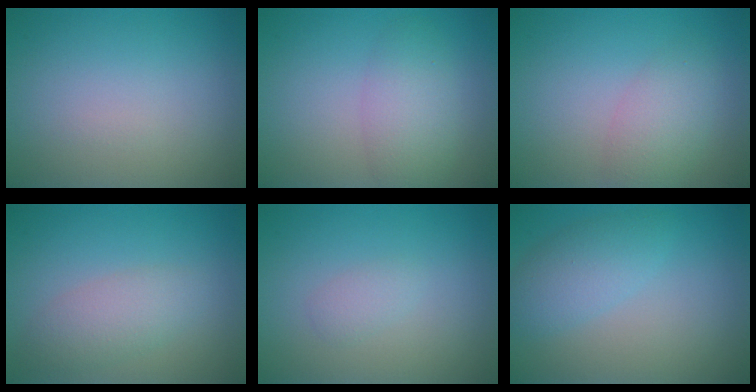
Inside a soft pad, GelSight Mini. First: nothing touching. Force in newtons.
{"total": 2.4, "press": 2.4, "slide": 0.2}
{"total": 3.2, "press": 3.2, "slide": 0.0}
{"total": 2.8, "press": 2.8, "slide": 0.0}
{"total": 1.1, "press": 1.1, "slide": 0.1}
{"total": 3.1, "press": 3.1, "slide": 0.2}